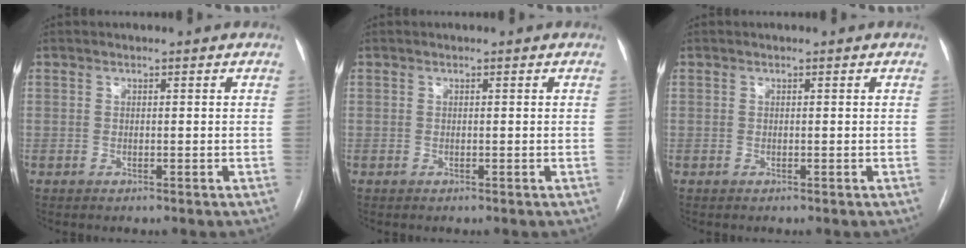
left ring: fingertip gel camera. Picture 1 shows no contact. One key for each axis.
{"total": 0.0}
{"total": 0.0}